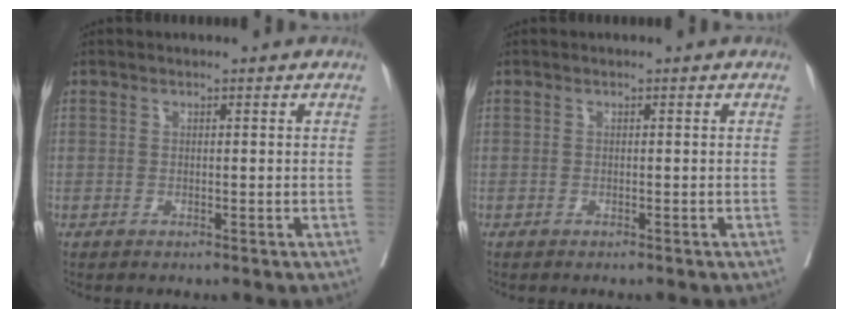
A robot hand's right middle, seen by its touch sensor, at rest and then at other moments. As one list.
[{"total": 0.9, "force": [-0.8, 0.2, 0.3], "torque": [-0.003, -0.001, -0.012]}]